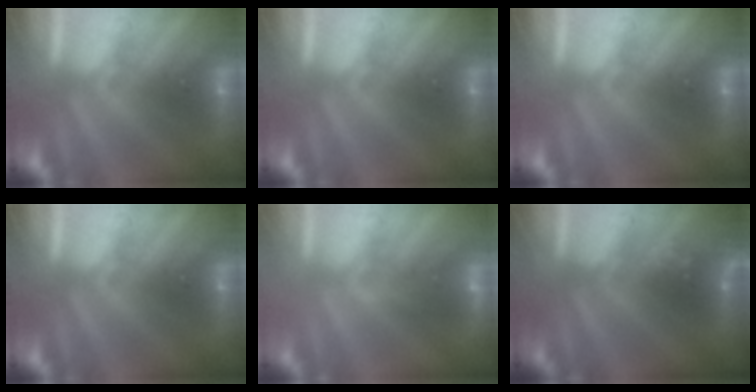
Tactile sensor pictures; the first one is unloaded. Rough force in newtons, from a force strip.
{"total": 0.0}
{"total": 0.0}
{"total": 0.0}
{"total": 5.3}
{"total": 2.4}